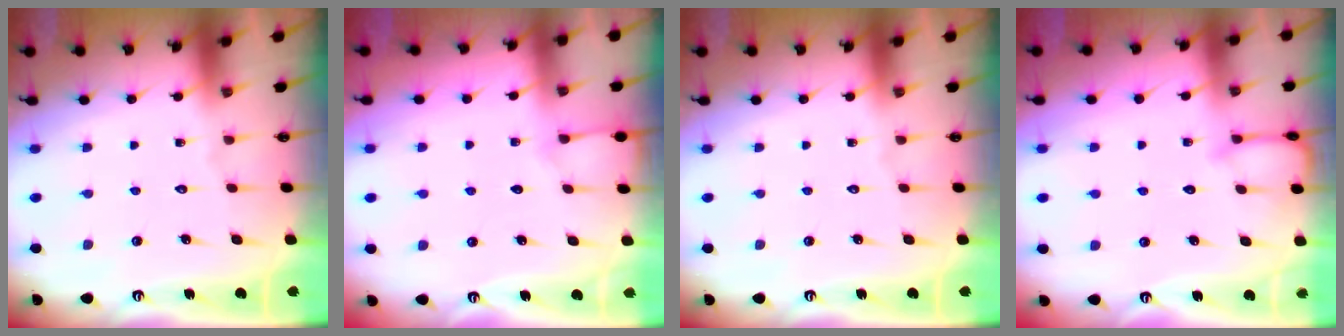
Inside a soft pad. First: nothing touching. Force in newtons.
{"total": 2.7, "press": 2.7, "slide": 0.5}
{"total": 0.0}
{"total": 4.8, "press": 4.8, "slide": 0.5}